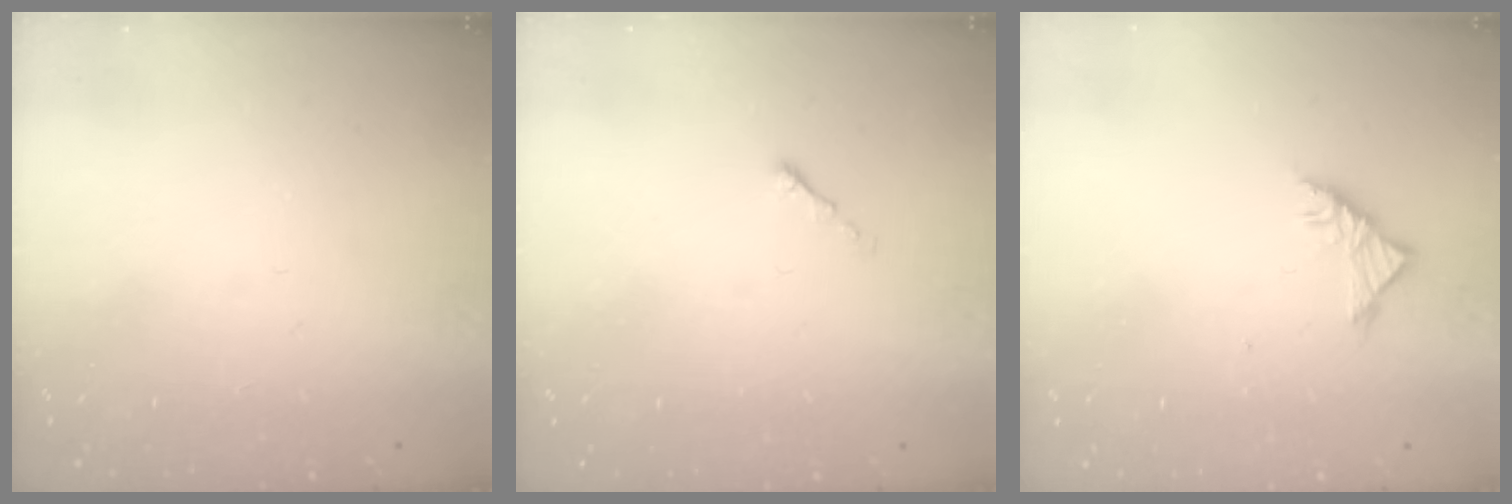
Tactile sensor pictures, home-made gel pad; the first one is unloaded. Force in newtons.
{"total": 0.0}
{"total": 3.4, "press": 3.3, "slide": 0.8}